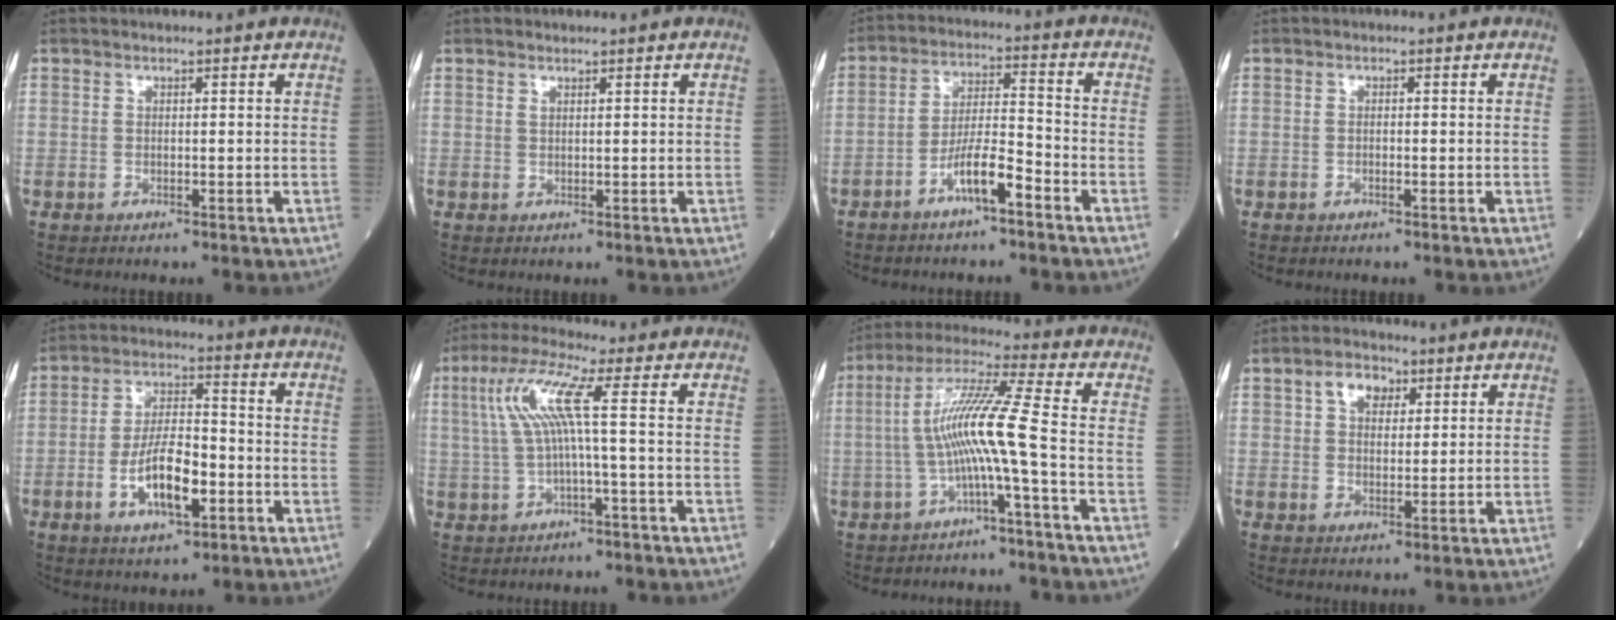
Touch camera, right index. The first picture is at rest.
{"total": 0.6, "force": [0.5, 0.1, 0.2], "torque": [-0.009, -0.003, 0.011]}
{"total": 6.8, "force": [-4.1, 0.8, 5.3], "torque": [-0.101, 0.010, -0.077]}
{"total": 0.5, "force": [-0.2, 0.2, 0.4], "torque": [-0.008, 0.001, -0.005]}
{"total": 10.2, "force": [-3.2, 3.5, 9.0], "torque": [-0.171, 0.006, -0.057]}
{"total": 7.4, "force": [0.9, -0.4, 7.3], "torque": [-0.157, 0.023, 0.024]}
{"total": 9.8, "force": [-2.3, -1.4, 9.5], "torque": [-0.186, 0.025, -0.044]}
{"total": 4.7, "force": [2.2, 3.1, 2.9], "torque": [-0.052, 0.016, 0.038]}